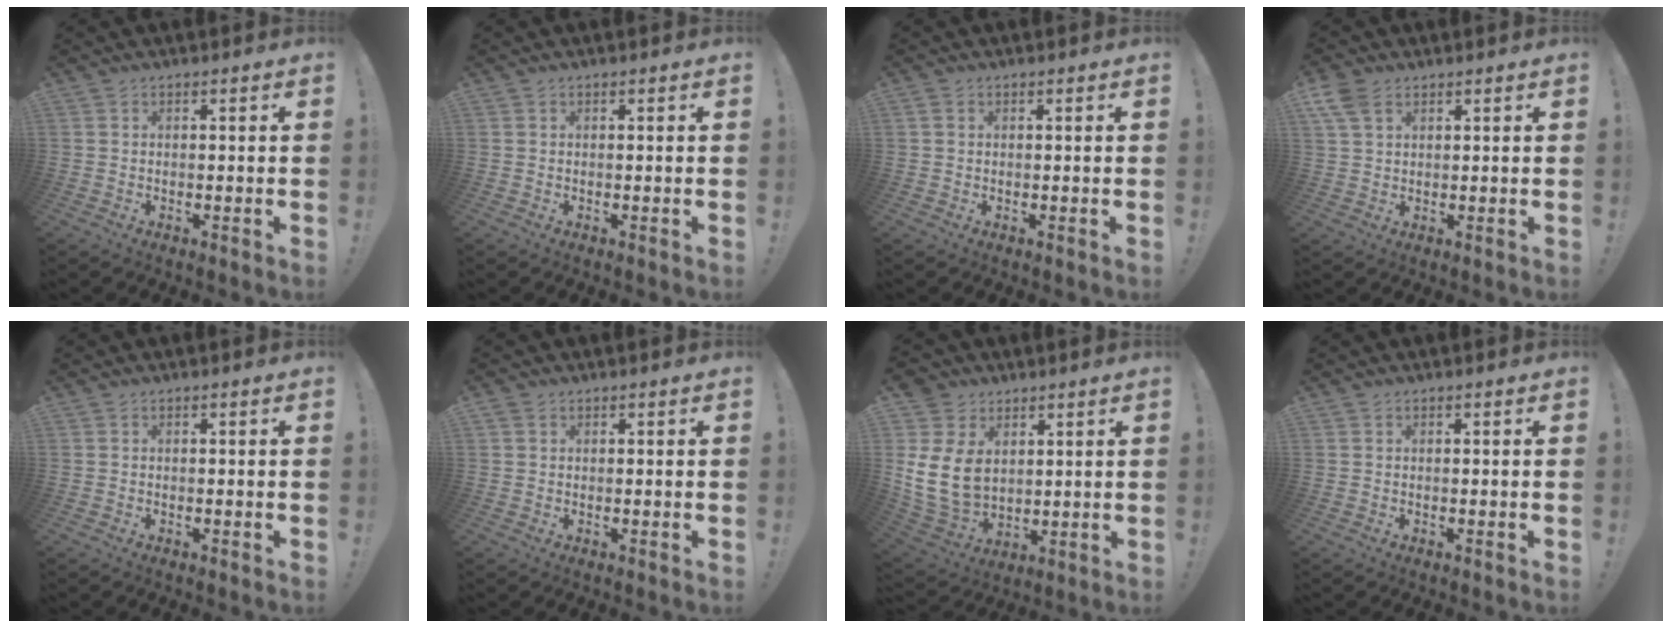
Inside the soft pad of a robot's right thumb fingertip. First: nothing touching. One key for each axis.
{"total": 0.0}
{"total": 0.8, "fx": 0.2, "fy": 0.7, "fz": 0.4, "tx": -0.007, "ty": 0.003, "tz": 0.005}
{"total": 6.0, "fx": 3.2, "fy": 3.4, "fz": 3.7, "tx": -0.069, "ty": -0.004, "tz": 0.066}
{"total": 0.0}
{"total": 1.1, "fx": 0.7, "fy": 0.7, "fz": 0.4, "tx": -0.013, "ty": 0.003, "tz": 0.014}
{"total": 15.5, "fx": 3.3, "fy": 12.0, "fz": 9.3, "tx": -0.195, "ty": -0.024, "tz": 0.068}
{"total": 0.0}